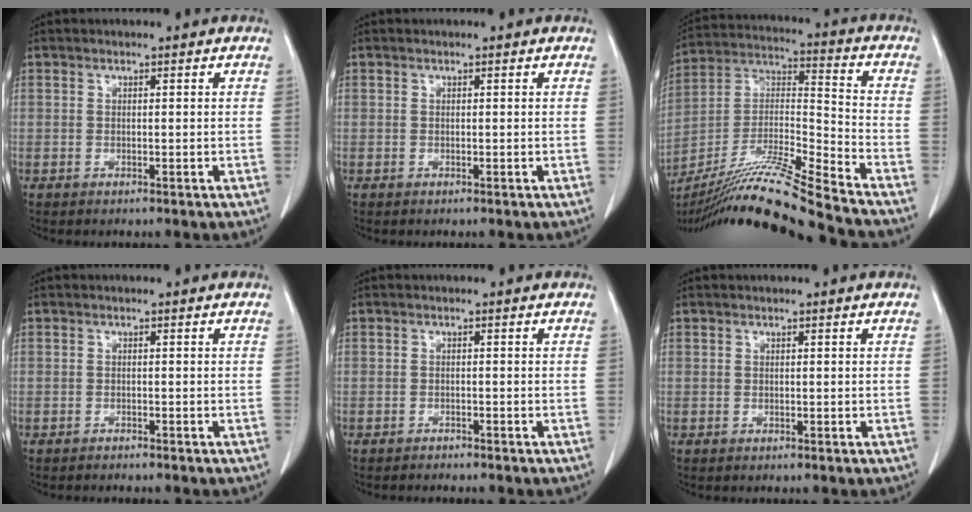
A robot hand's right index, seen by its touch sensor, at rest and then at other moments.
{"total": 0.0}
{"total": 19.8, "force": [-17.2, -2.3, 9.4], "torque": [-0.195, -0.012, -0.311]}
{"total": 1.4, "force": [-1.4, 0.0, 0.3], "torque": [-0.007, -0.003, -0.016]}
{"total": 1.6, "force": [-1.6, 0.2, 0.2], "torque": [-0.004, -0.003, -0.019]}
{"total": 0.0}